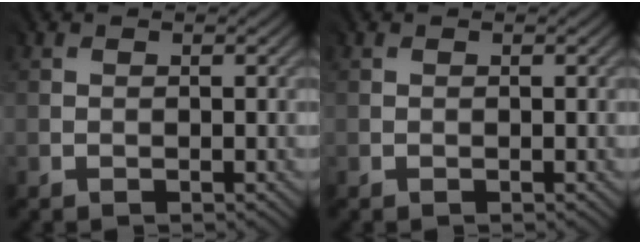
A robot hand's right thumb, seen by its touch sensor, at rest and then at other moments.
{"total": 0.0}